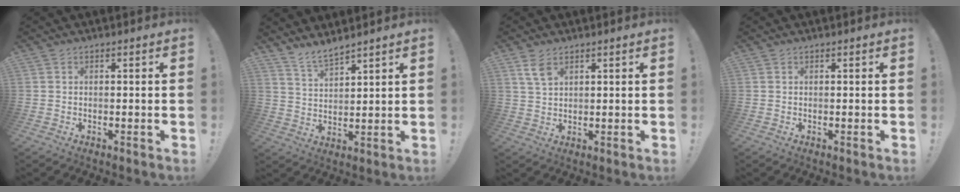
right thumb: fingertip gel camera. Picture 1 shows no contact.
{"total": 6.0, "force": [5.5, 0.6, 2.1], "torque": [-0.046, -0.032, 0.103]}
{"total": 5.0, "force": [3.0, 2.3, 3.3], "torque": [-0.054, -0.013, 0.055]}
{"total": 0.0}